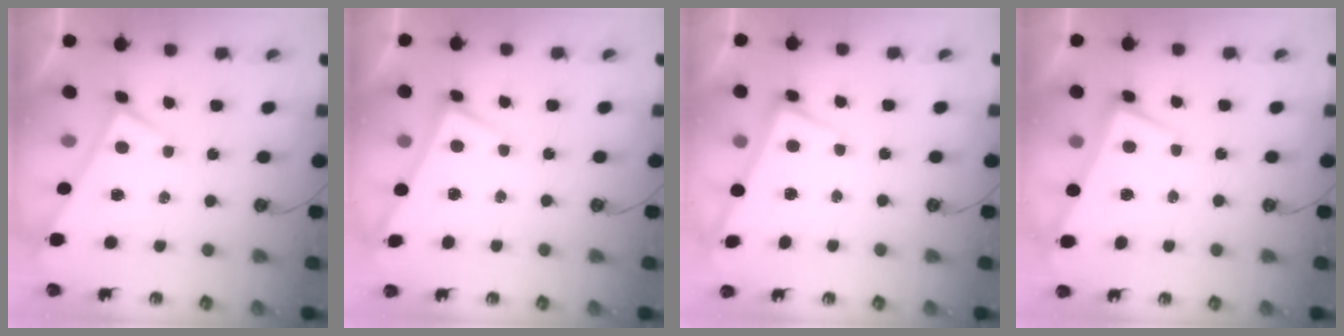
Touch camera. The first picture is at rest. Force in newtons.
{"total": 3.0, "press": 3.0, "slide": 0.1}
{"total": 2.9, "press": 2.9, "slide": 0.4}
{"total": 1.5, "press": 0.4, "slide": 1.4}